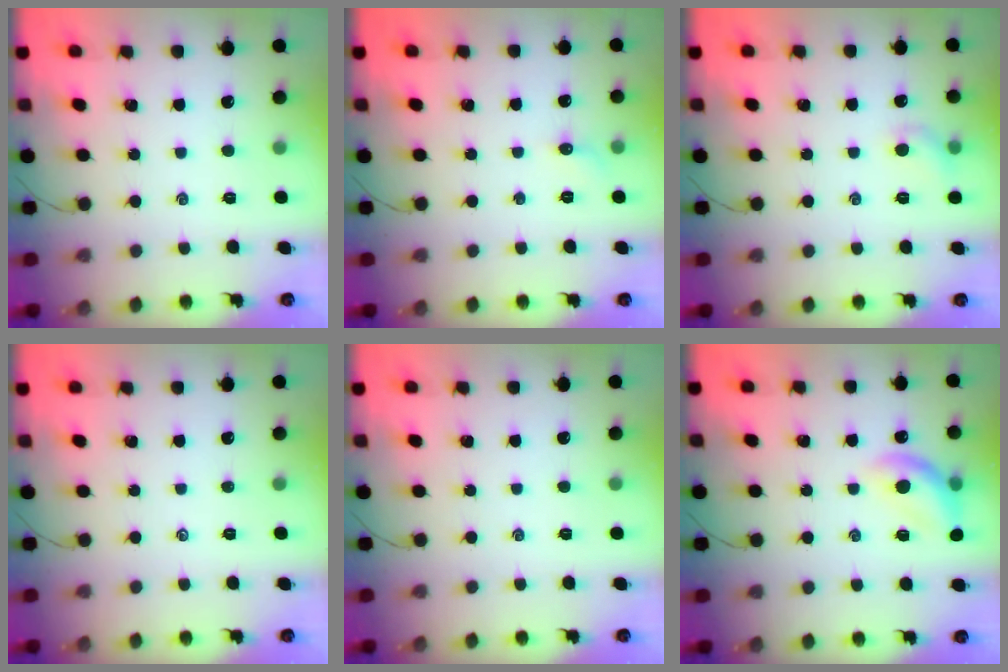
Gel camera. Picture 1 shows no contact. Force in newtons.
{"total": 3.8, "press": 3.6, "slide": 1.2}
{"total": 6.2, "press": 6.0, "slide": 1.4}
{"total": 0.0}
{"total": 0.0}
{"total": 13.2, "press": 13.0, "slide": 2.6}